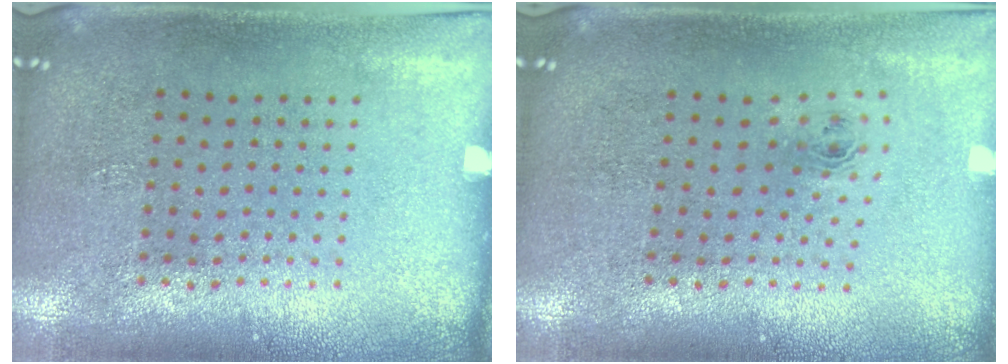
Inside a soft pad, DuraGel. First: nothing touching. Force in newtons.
{"total": 0.8, "press": 0.3, "slide": 0.7}